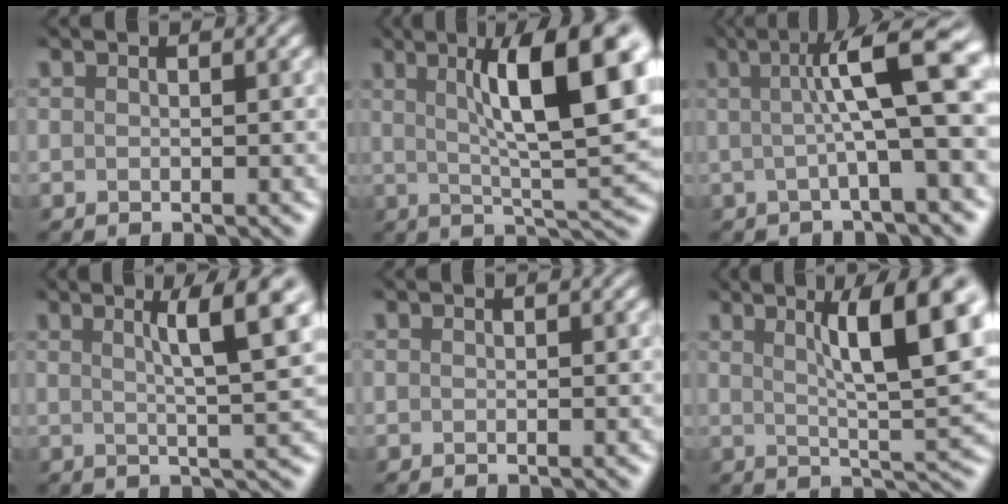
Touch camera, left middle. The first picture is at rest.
{"total": 11.8, "force": [3.1, 2.6, 11.1], "torque": [-0.148, 0.009, 0.050]}
{"total": 8.6, "force": [1.2, 1.5, 8.4], "torque": [-0.104, 0.012, 0.014]}
{"total": 6.9, "force": [2.4, 1.1, 6.3], "torque": [-0.070, 0.009, 0.035]}
{"total": 0.0}
{"total": 9.8, "force": [3.2, 2.0, 9.0], "torque": [-0.113, 0.005, 0.053]}